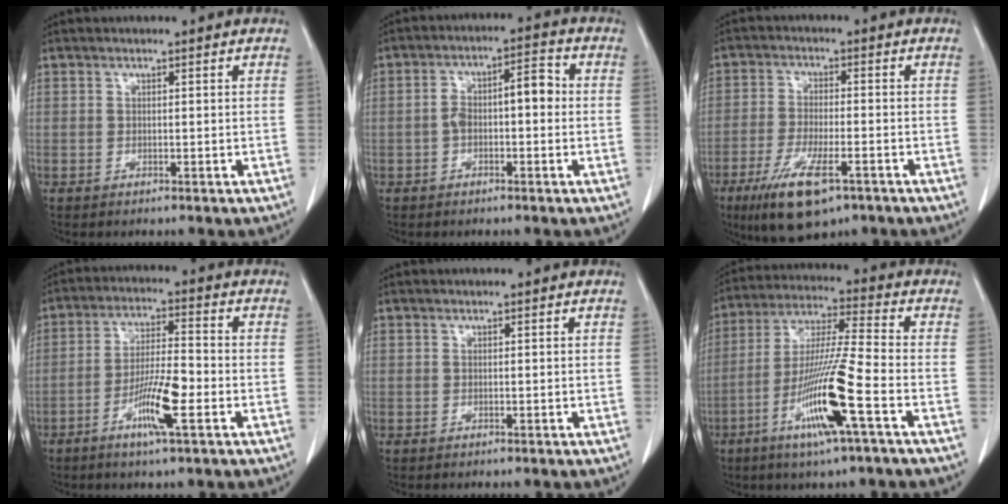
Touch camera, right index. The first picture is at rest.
{"total": 6.3, "force": [-0.4, 2.5, 5.8], "torque": [-0.104, 0.039, -0.007]}
{"total": 10.7, "force": [-6.1, 2.9, 8.3], "torque": [-0.155, -0.022, -0.099]}
{"total": 8.5, "force": [-3.5, 0.7, 7.7], "torque": [-0.146, -0.005, -0.063]}
{"total": 0.0}
{"total": 13.9, "force": [-5.6, -0.4, 12.7], "torque": [-0.253, -0.014, -0.107]}